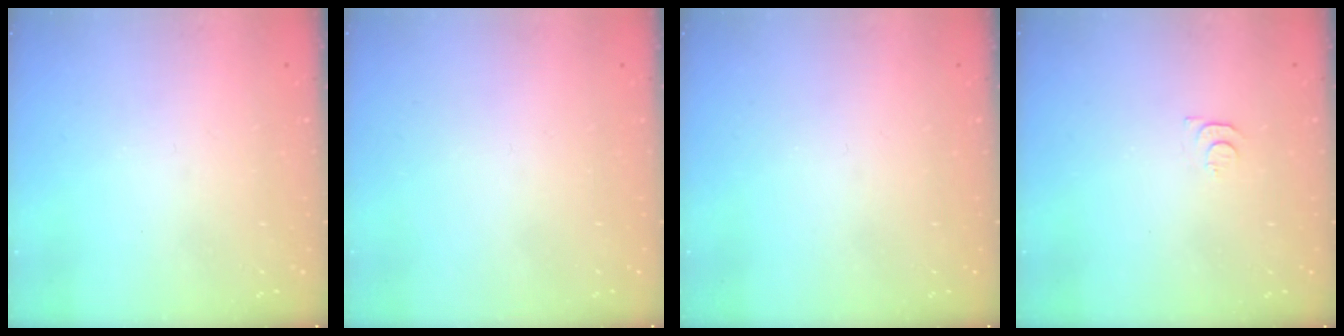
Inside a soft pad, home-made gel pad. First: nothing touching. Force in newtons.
{"total": 1.7, "press": 1.7, "slide": 0.1}
{"total": 0.0}
{"total": 3.7, "press": 3.6, "slide": 0.4}